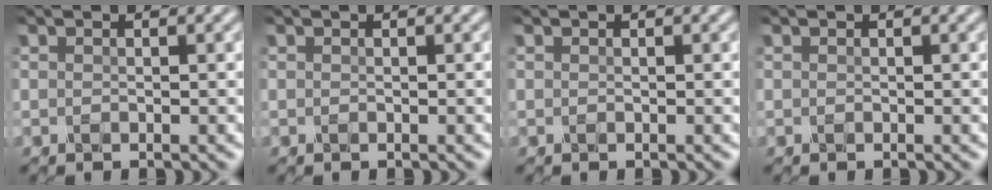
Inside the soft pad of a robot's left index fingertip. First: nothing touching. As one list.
[{"total": 0.0}, {"total": 0.0}, {"total": 0.0}]